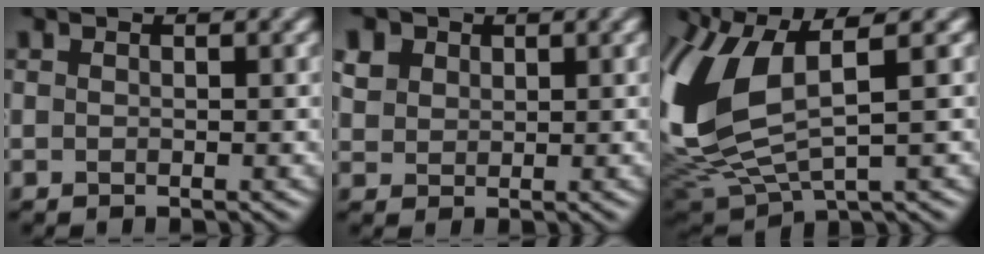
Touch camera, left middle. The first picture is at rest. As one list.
[{"total": 2.7, "force": [1.5, 2.2, 0.7], "torque": [-0.026, 0.019, 0.036]}, {"total": 9.5, "force": [1.9, 4.6, 8.0], "torque": [-0.206, -0.004, 0.042]}]